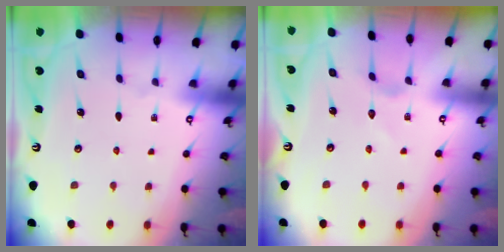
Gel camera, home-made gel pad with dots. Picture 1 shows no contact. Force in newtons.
{"total": 0.8, "press": 0.8, "slide": 0.1}